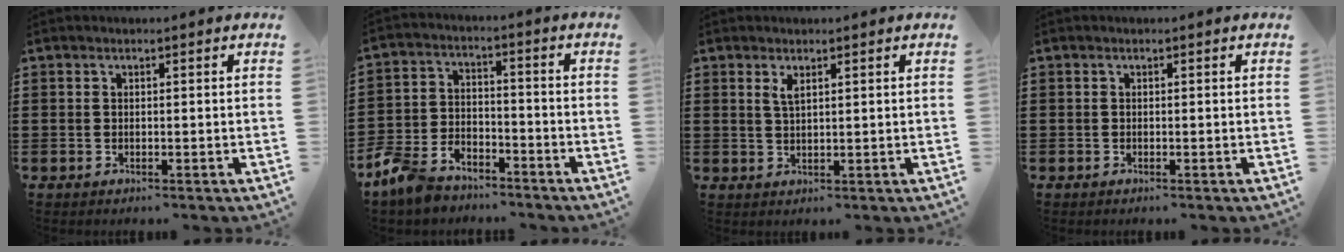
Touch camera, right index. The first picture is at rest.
{"total": 5.9, "force": [-5.4, 2.0, 1.4], "torque": [-0.052, 0.009, -0.112]}
{"total": 1.8, "force": [1.1, 0.5, 1.4], "torque": [-0.029, 0.003, 0.019]}
{"total": 0.0}